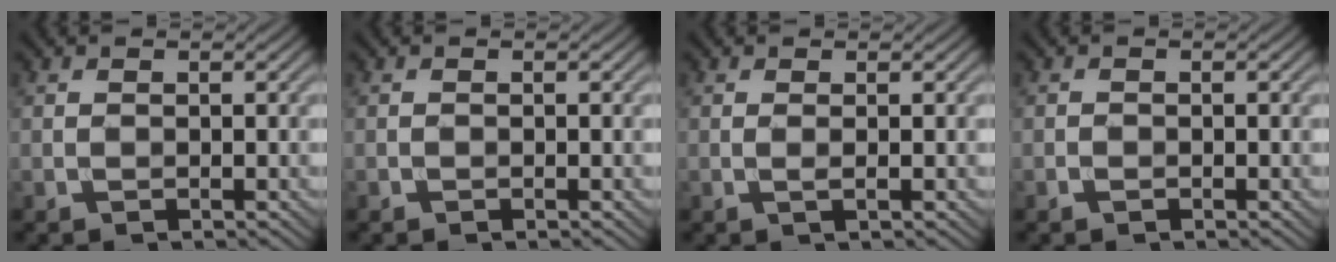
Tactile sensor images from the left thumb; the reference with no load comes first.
{"total": 0.0}
{"total": 0.9, "force": [0.0, 0.0, 0.9], "torque": [-0.022, 0.000, -0.002]}
{"total": 0.7, "force": [-0.5, 0.4, 0.3], "torque": [-0.004, -0.002, -0.008]}